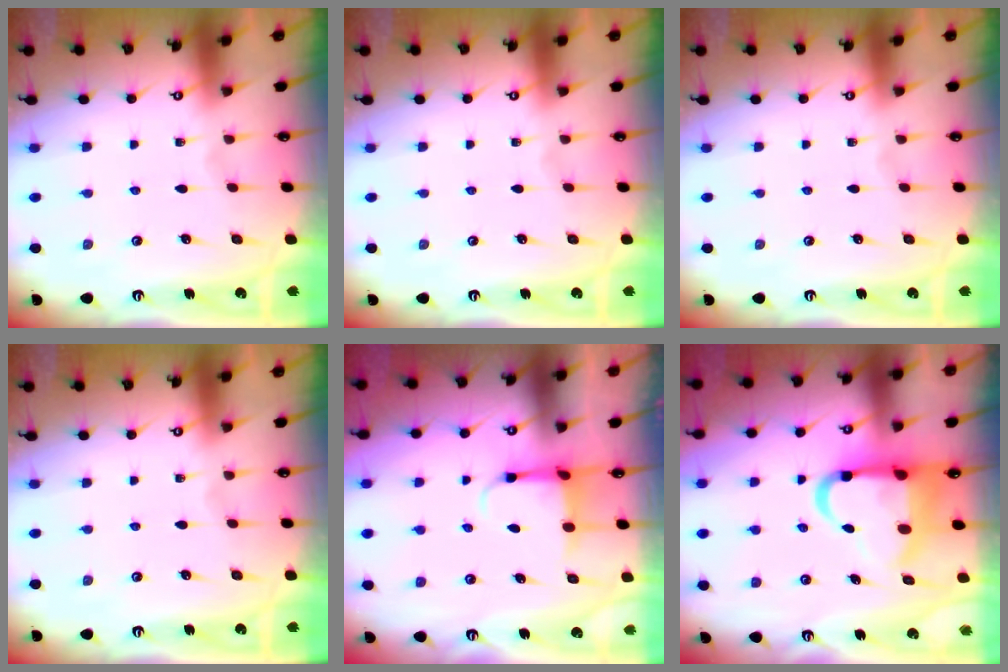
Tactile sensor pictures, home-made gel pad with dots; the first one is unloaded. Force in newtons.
{"total": 0.0}
{"total": 0.0}
{"total": 0.0}
{"total": 3.9, "press": 3.7, "slide": 1.2}
{"total": 12.0, "press": 11.8, "slide": 2.2}